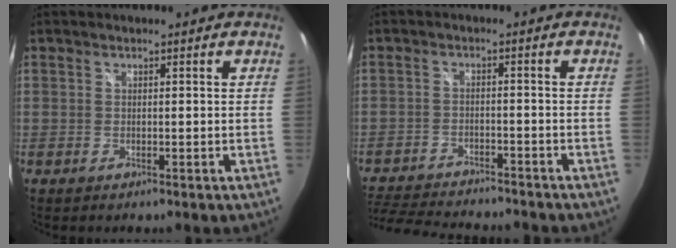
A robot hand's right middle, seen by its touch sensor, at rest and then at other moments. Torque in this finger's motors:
{"motor_torque": [1.07, -1.07, 0.07, 0.03]}